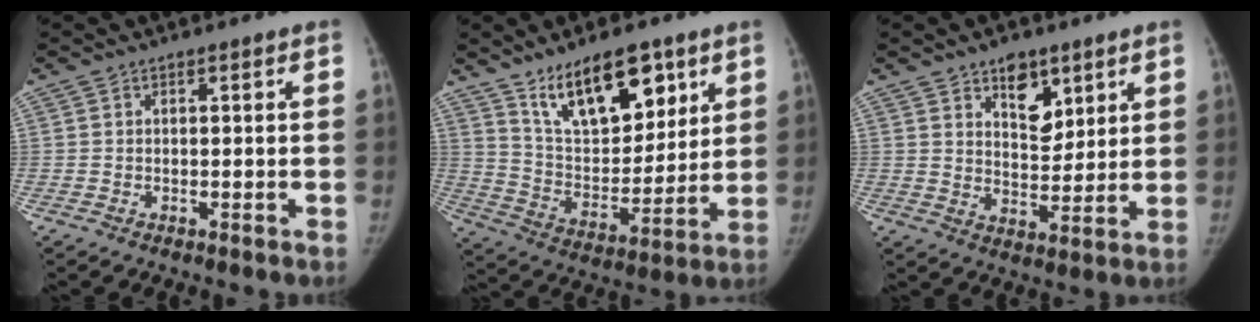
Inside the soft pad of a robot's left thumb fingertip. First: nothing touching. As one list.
[{"total": 17.5, "force": [10.6, 8.0, 11.2], "torque": [-0.134, -0.057, 0.195]}, {"total": 8.4, "force": [4.9, 4.8, 4.9], "torque": [-0.042, -0.033, 0.081]}]